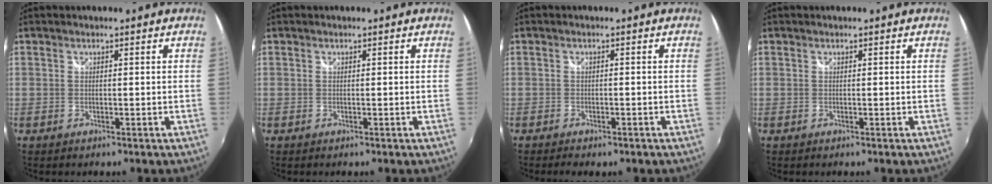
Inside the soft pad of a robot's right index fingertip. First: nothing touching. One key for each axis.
{"total": 0.0}
{"total": 3.3, "fx": -2.6, "fy": 1.3, "fz": 1.7, "tx": -0.041, "ty": -0.013, "tz": -0.040}
{"total": 0.0}